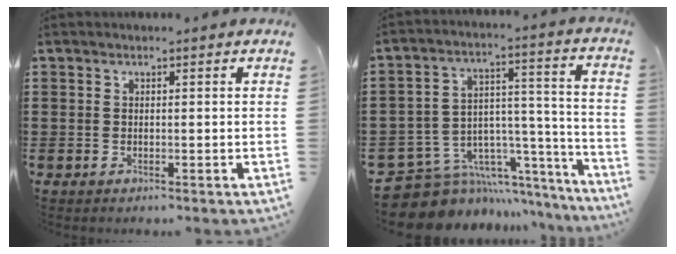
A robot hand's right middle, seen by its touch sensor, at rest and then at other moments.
{"total": 8.9, "force": [-7.0, 5.2, 1.7], "torque": [-0.047, -0.002, -0.124]}